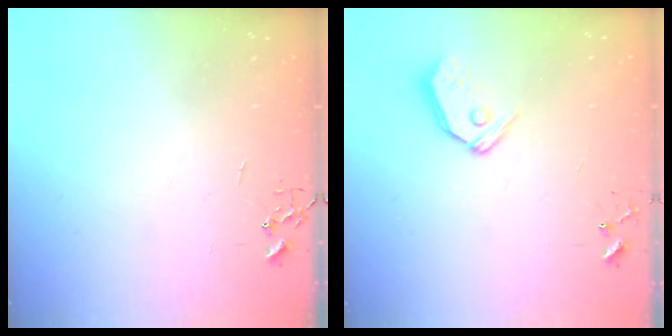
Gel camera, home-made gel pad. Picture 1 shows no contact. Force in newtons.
{"total": 8.3, "press": 8.2, "slide": 0.7}